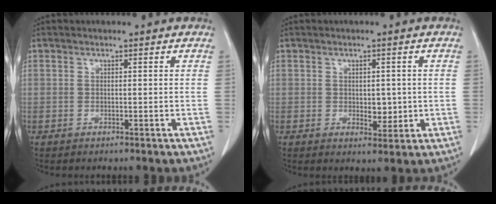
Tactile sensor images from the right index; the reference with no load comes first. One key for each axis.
{"total": 3.3, "fx": -0.2, "fy": 1.9, "fz": 2.8, "tx": -0.034, "ty": -0.003, "tz": 0.004}